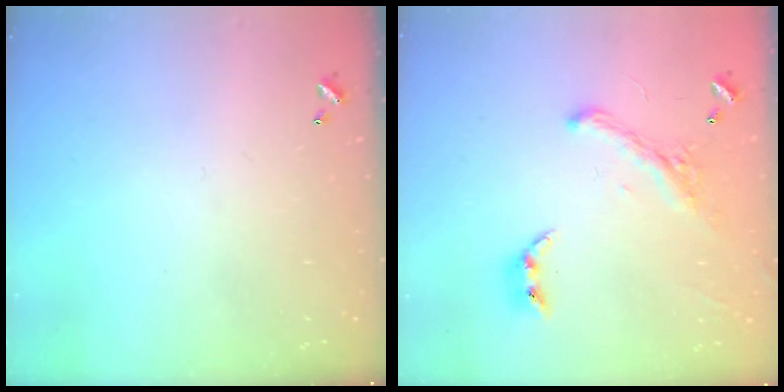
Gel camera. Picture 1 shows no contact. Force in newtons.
{"total": 2.6, "press": 2.3, "slide": 1.3}